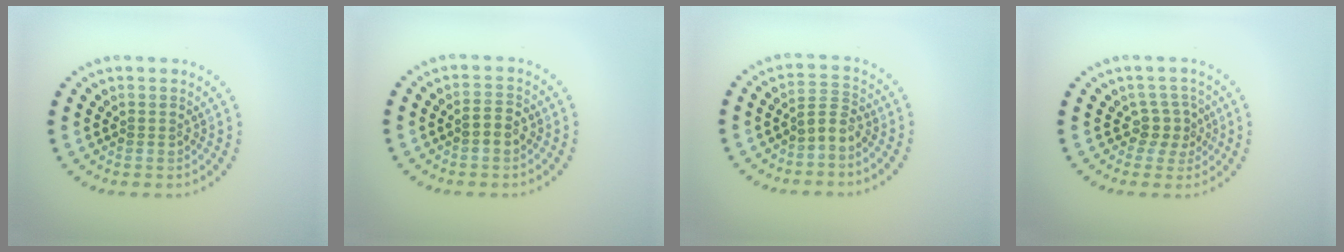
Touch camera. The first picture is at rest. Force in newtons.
{"total": 1.7, "press": 1.7, "slide": 0.3}
{"total": 2.0, "press": 1.4, "slide": 1.4}
{"total": 2.2, "press": 1.6, "slide": 1.4}